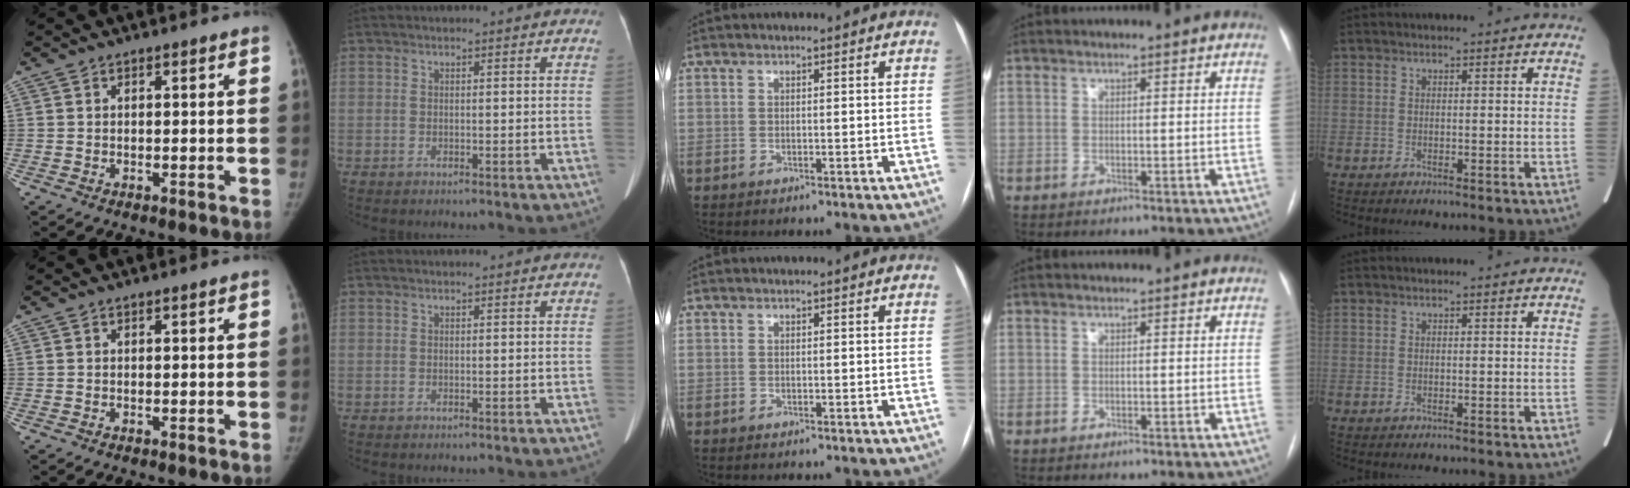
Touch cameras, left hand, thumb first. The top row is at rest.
{}